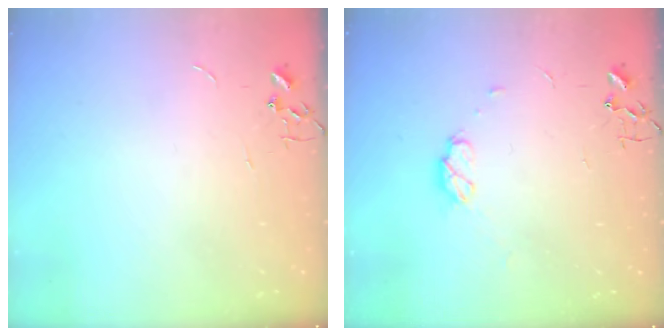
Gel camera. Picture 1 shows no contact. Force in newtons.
{"total": 7.0, "press": 6.9, "slide": 0.8}